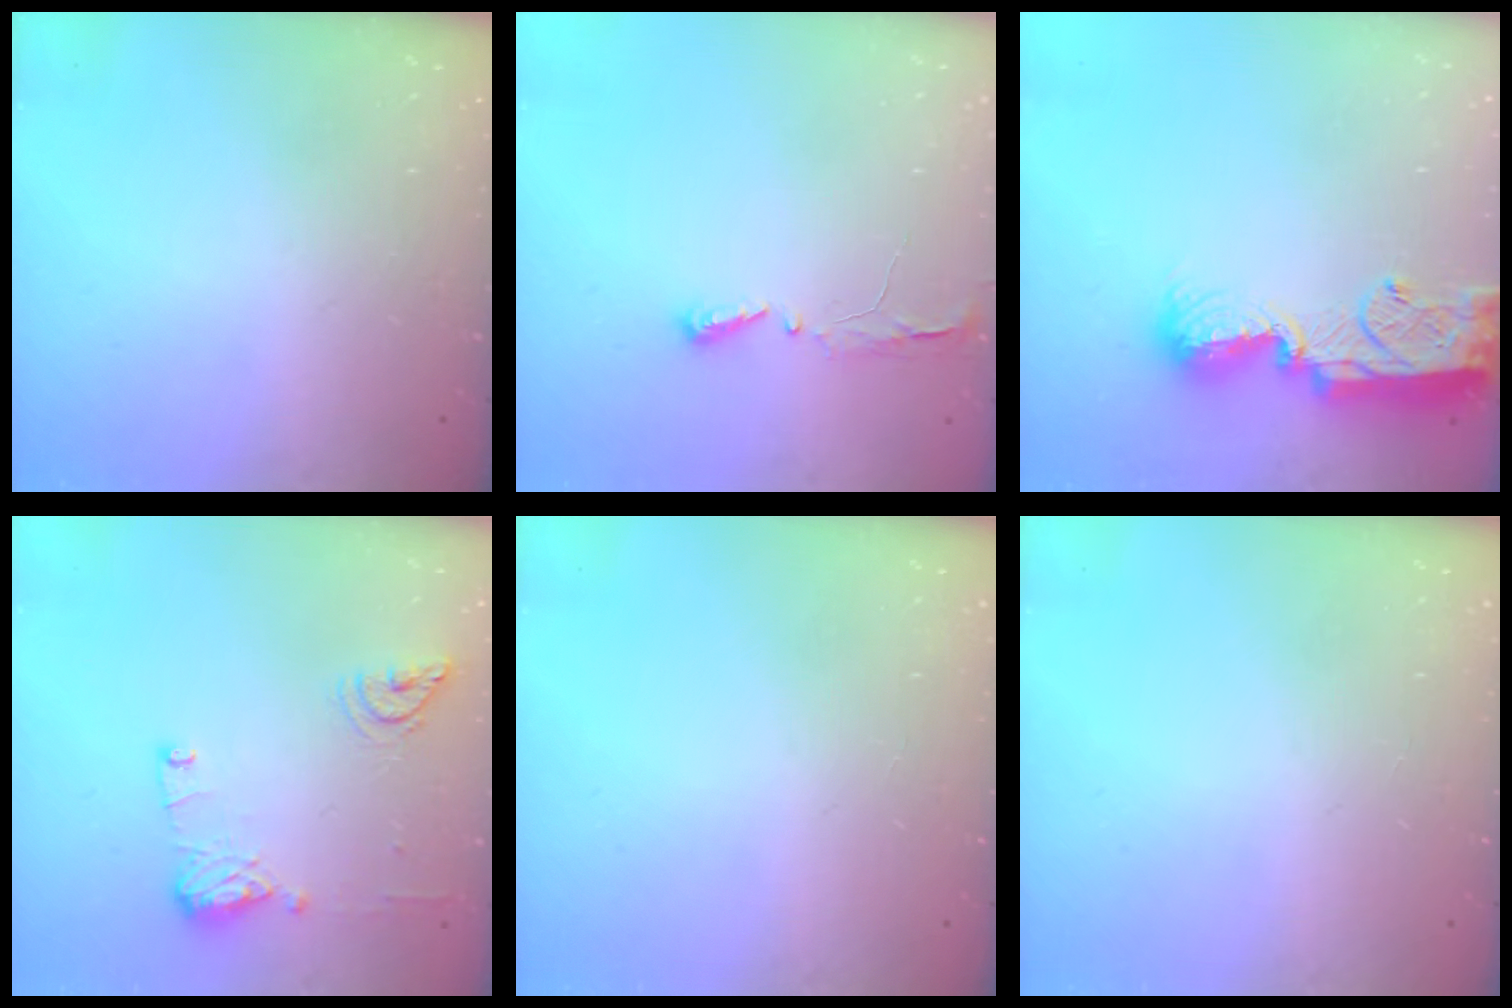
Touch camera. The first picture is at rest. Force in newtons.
{"total": 3.8, "press": 3.7, "slide": 0.3}
{"total": 18.0, "press": 17.1, "slide": 5.6}
{"total": 13.7, "press": 12.7, "slide": 5.1}
{"total": 0.0}
{"total": 0.0}